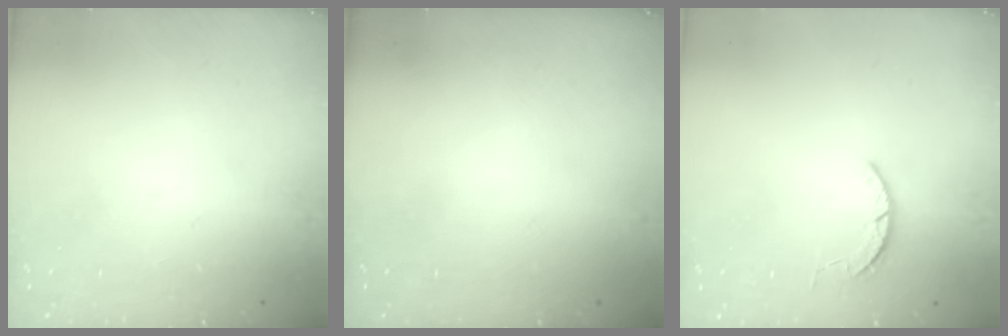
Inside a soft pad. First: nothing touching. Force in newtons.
{"total": 0.0}
{"total": 1.6, "press": 1.6, "slide": 0.3}